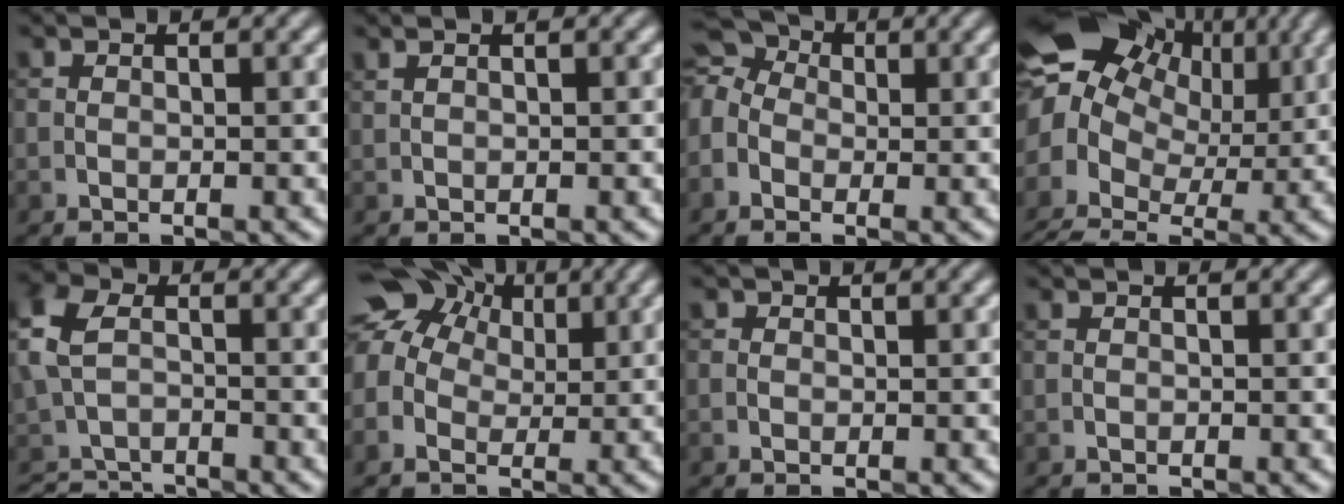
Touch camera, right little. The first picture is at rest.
{"total": 0.0}
{"total": 6.6, "force": [0.3, 5.2, 4.1], "torque": [-0.085, 0.032, -0.025]}
{"total": 13.7, "force": [3.2, 10.7, 8.0], "torque": [-0.173, 0.022, 0.054]}
{"total": 5.7, "force": [-3.1, 3.6, 3.1], "torque": [-0.072, -0.005, -0.060]}
{"total": 9.2, "force": [2.7, 7.6, 4.4], "torque": [-0.076, 0.031, 0.019]}
{"total": 0.7, "force": [0.3, 0.6, 0.2], "torque": [0.003, -0.006, -0.009]}
{"total": 0.0}